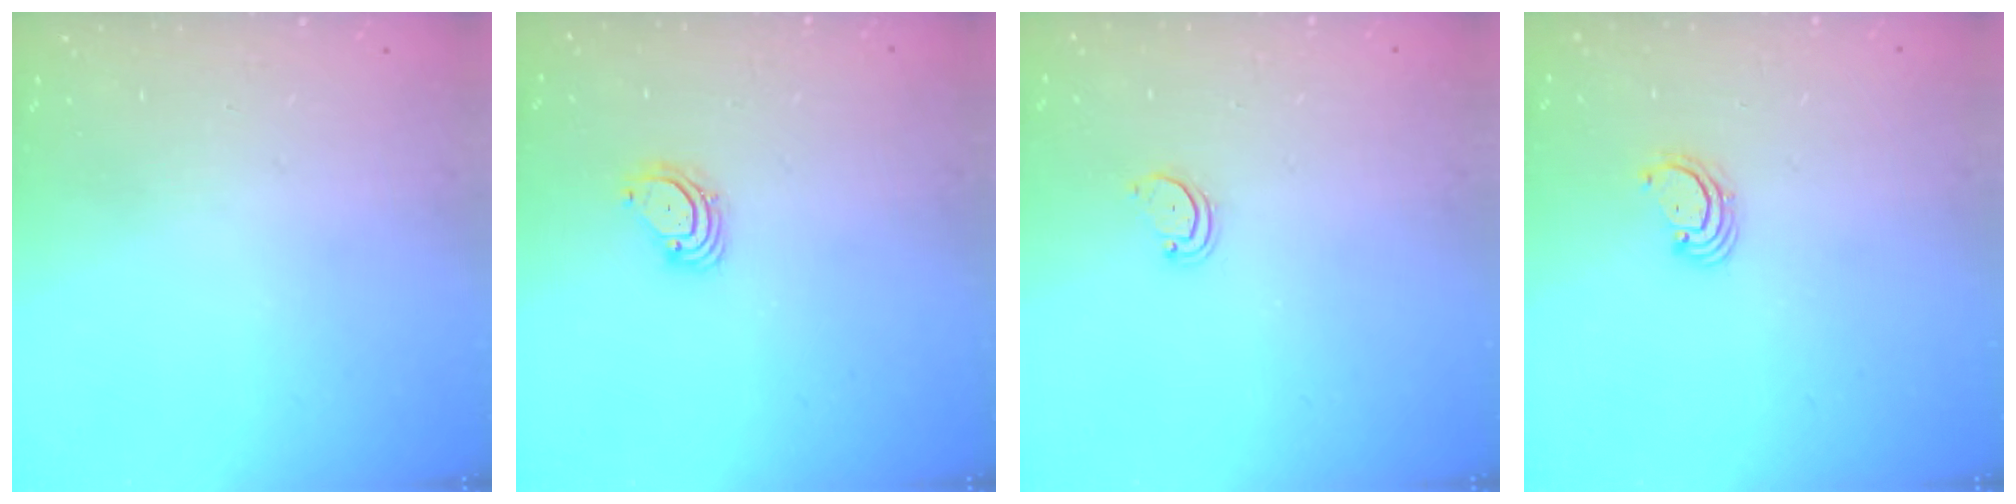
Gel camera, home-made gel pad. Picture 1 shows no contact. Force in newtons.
{"total": 3.4, "press": 3.4, "slide": 0.3}
{"total": 2.2, "press": 2.2, "slide": 0.2}
{"total": 2.6, "press": 2.6, "slide": 0.3}